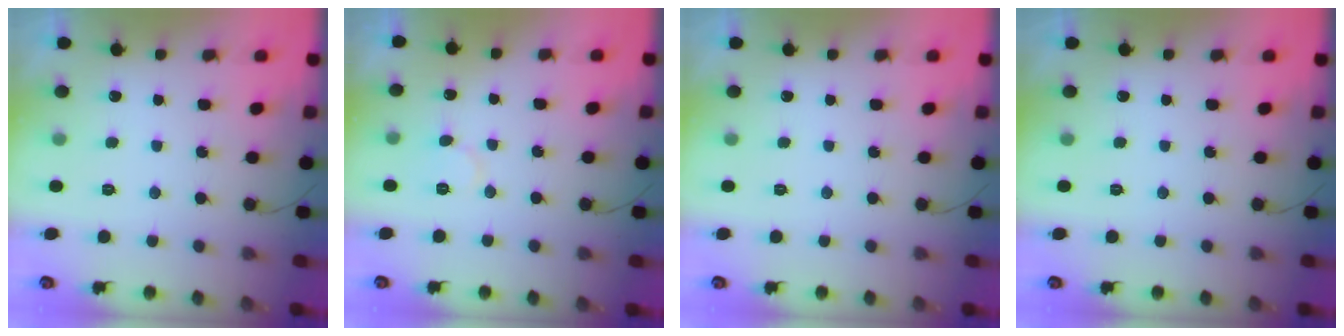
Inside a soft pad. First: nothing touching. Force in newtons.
{"total": 6.2, "press": 6.1, "slide": 0.6}
{"total": 0.0}
{"total": 0.0}